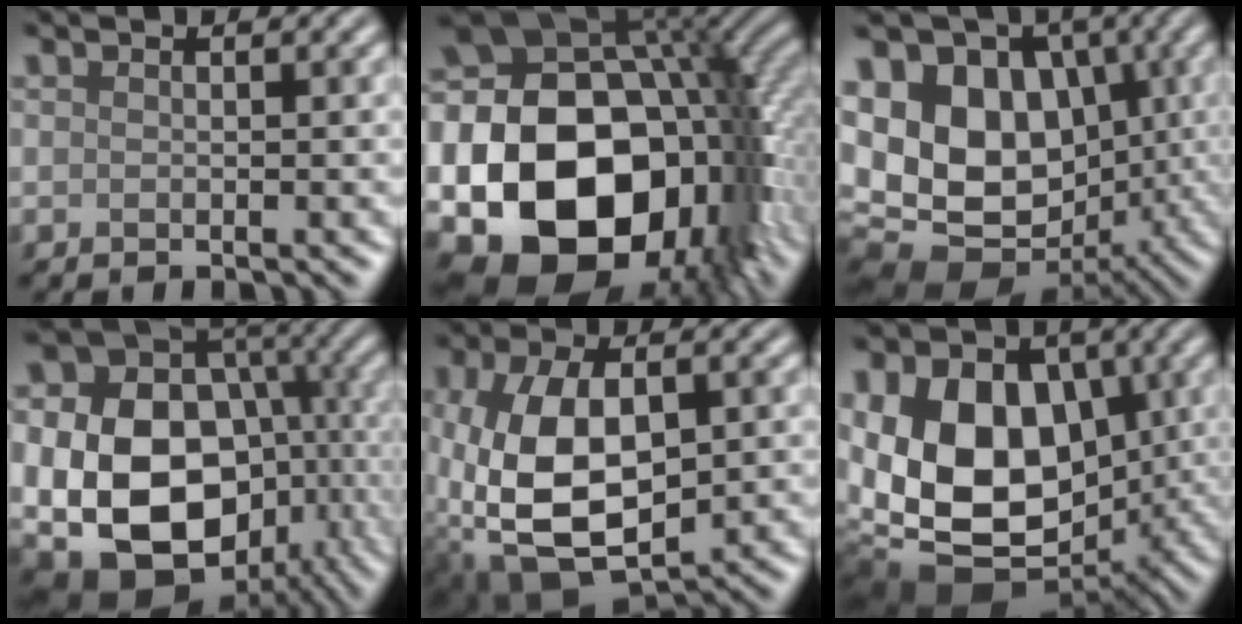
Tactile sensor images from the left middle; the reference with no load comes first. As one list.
[{"total": 21.6, "force": [-4.6, 15.6, 14.1], "torque": [-0.274, -0.044, -0.060]}, {"total": 13.7, "force": [0.2, 10.4, 9.0], "torque": [-0.159, 0.000, 0.001]}, {"total": 19.5, "force": [-3.6, 14.5, 12.5], "torque": [-0.239, -0.030, -0.044]}, {"total": 11.8, "force": [-1.4, 7.1, 9.3], "torque": [-0.200, -0.011, -0.017]}, {"total": 16.3, "force": [-0.5, 11.5, 11.6], "torque": [-0.201, -0.009, -0.005]}]